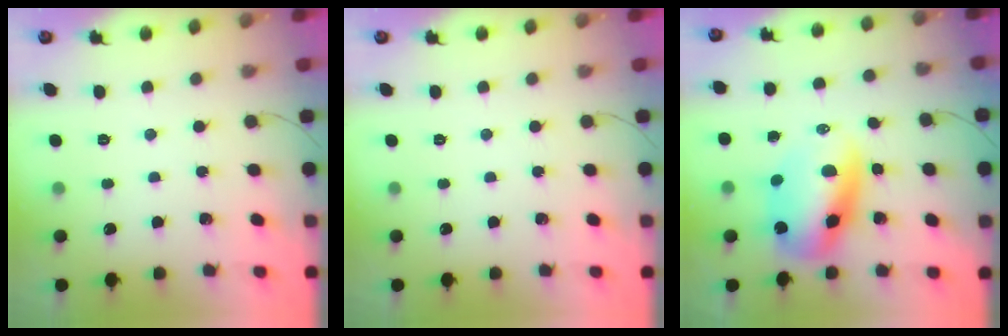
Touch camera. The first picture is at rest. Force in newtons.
{"total": 0.0}
{"total": 11.9, "press": 11.5, "slide": 3.0}